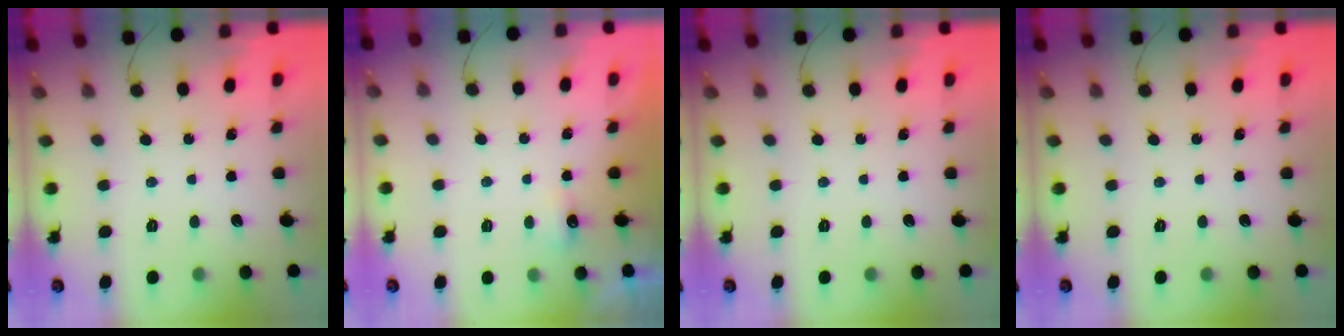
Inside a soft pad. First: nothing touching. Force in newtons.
{"total": 2.9, "press": 2.8, "slide": 0.8}
{"total": 0.0}
{"total": 0.0}